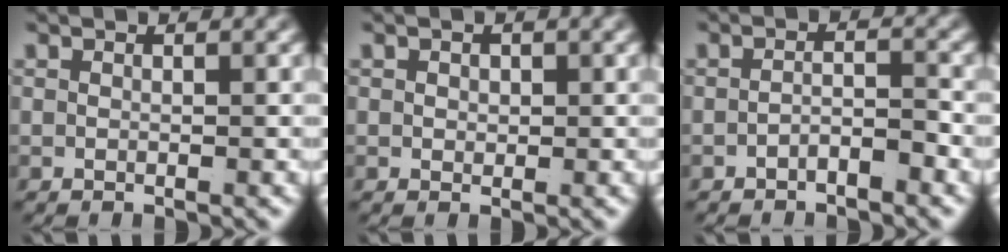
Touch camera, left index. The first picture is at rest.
{"total": 0.7, "force": [0.2, 0.5, 0.4], "torque": [-0.010, -0.009, 0.010]}
{"total": 2.0, "force": [-1.7, 0.5, 1.0], "torque": [-0.012, -0.007, -0.029]}